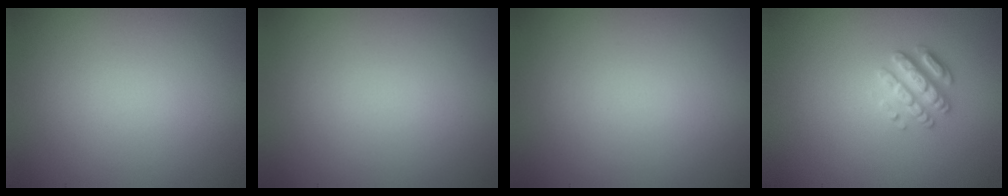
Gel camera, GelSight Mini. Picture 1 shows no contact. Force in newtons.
{"total": 0.0}
{"total": 0.0}
{"total": 2.8, "press": 2.7, "slide": 0.6}